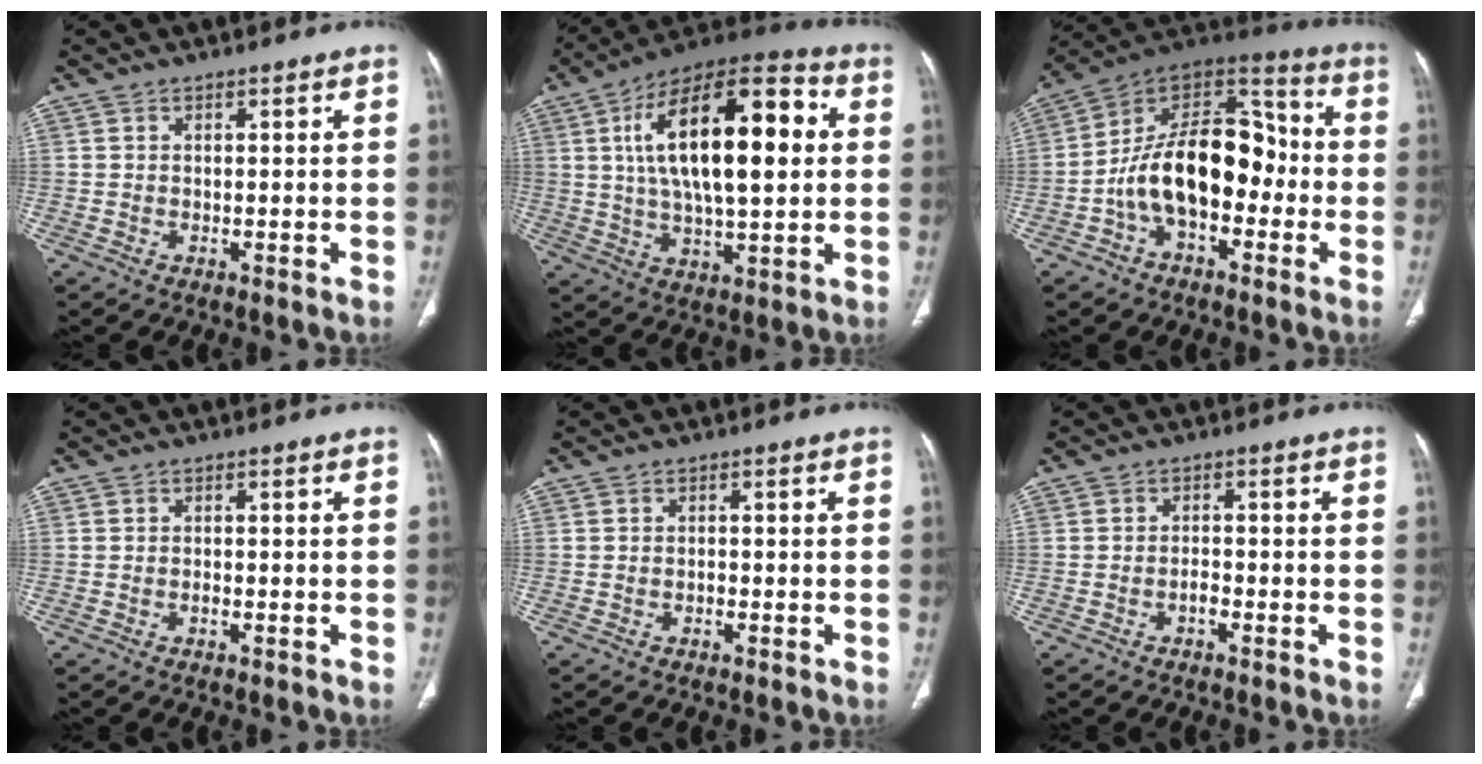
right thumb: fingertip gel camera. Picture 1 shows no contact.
{"total": 24.2, "force": [4.2, 10.1, 21.5], "torque": [-0.344, 0.016, 0.060]}
{"total": 19.3, "force": [-3.5, 11.4, 15.2], "torque": [-0.228, 0.063, -0.066]}
{"total": 0.7, "force": [-0.4, 0.3, 0.5], "torque": [-0.011, 0.001, -0.007]}
{"total": 0.8, "force": [-0.5, 0.4, 0.5], "torque": [-0.009, 0.003, -0.008]}
{"total": 1.7, "force": [-1.0, 0.8, 1.2], "torque": [-0.019, 0.009, -0.019]}